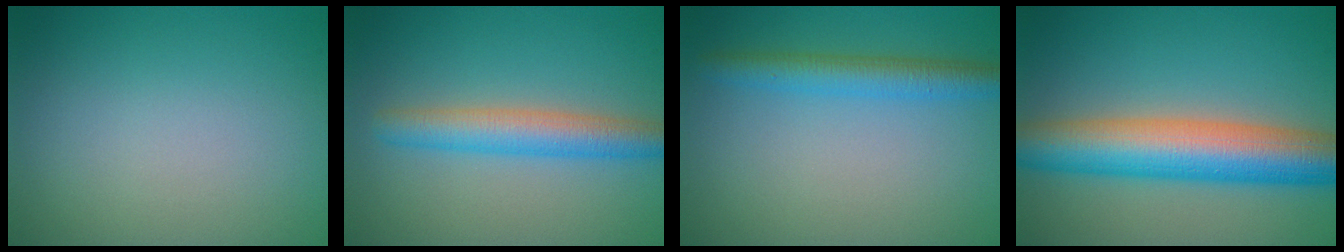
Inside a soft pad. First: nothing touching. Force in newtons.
{"total": 4.1, "press": 4.1, "slide": 0.2}
{"total": 3.4, "press": 3.4, "slide": 0.2}
{"total": 9.3, "press": 9.3, "slide": 0.5}